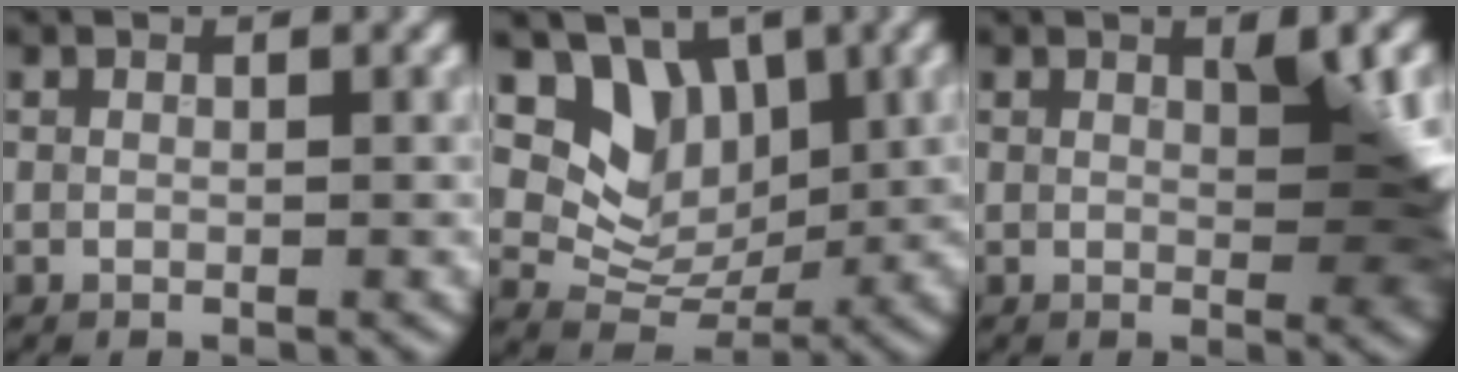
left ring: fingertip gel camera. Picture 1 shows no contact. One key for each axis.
{"total": 5.7, "fx": 2.5, "fy": 4.2, "fz": 3.0, "tx": -0.046, "ty": -0.015, "tz": 0.039}
{"total": 5.5, "fx": 1.4, "fy": 1.5, "fz": 5.1, "tx": -0.060, "ty": -0.001, "tz": 0.025}